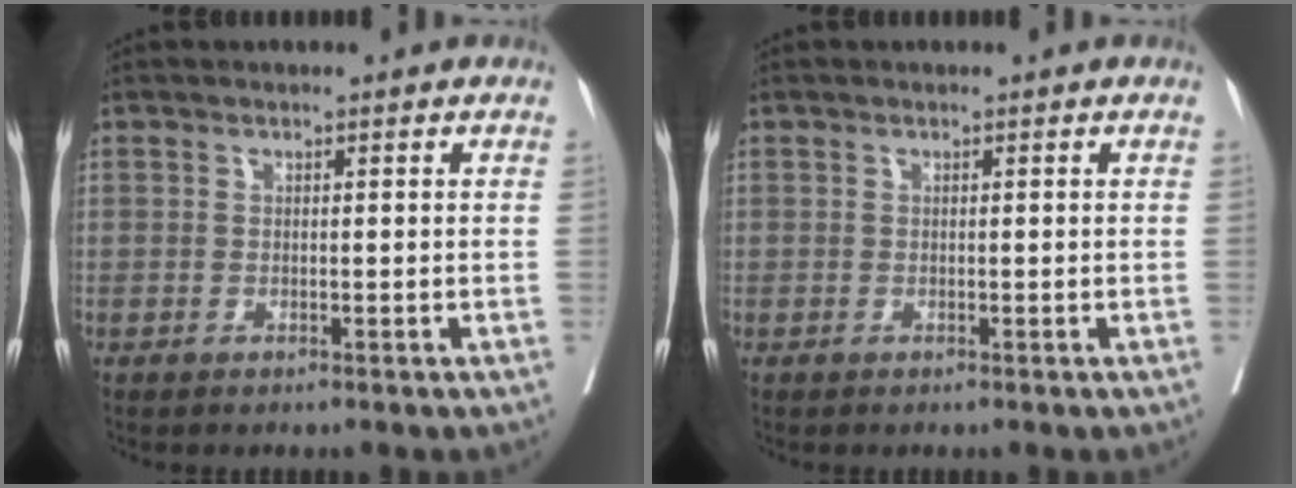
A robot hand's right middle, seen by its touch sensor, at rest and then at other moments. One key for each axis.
{"total": 0.0}